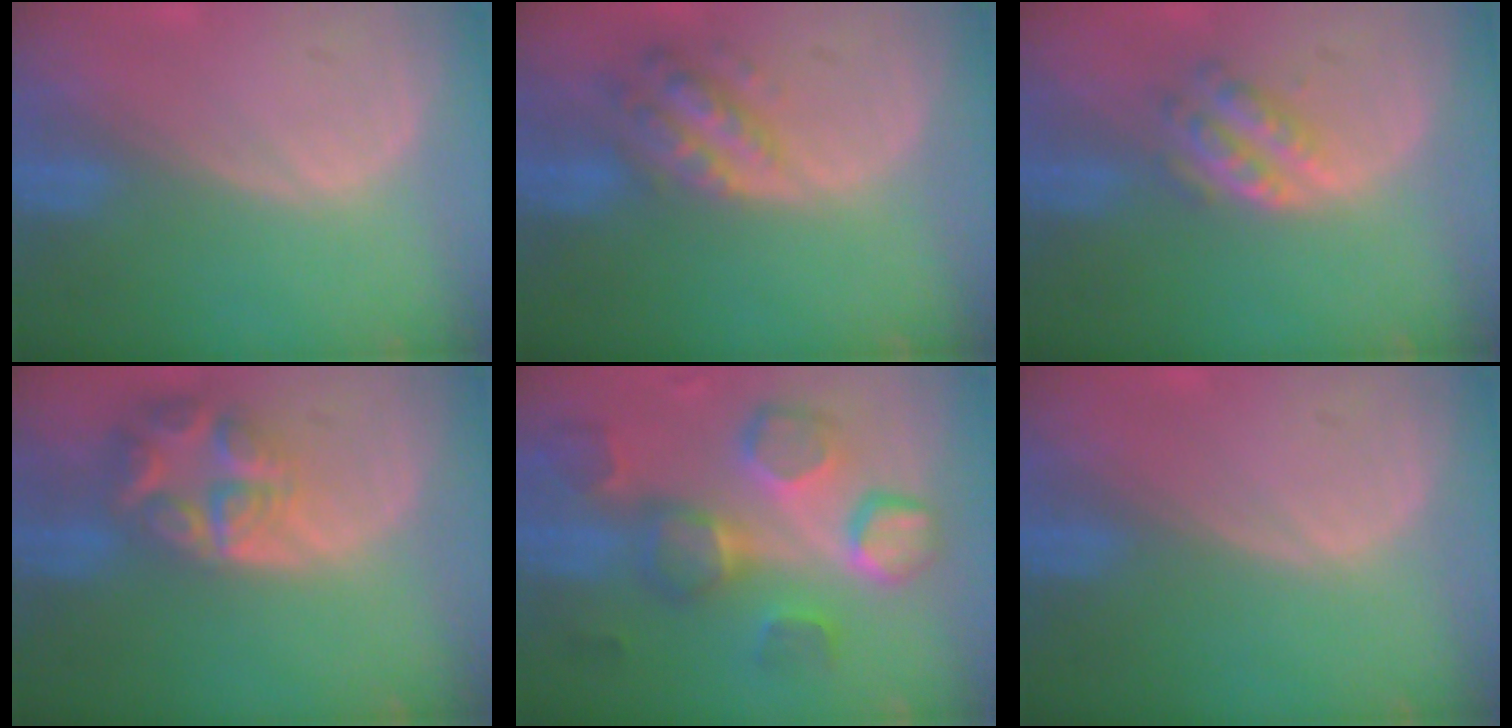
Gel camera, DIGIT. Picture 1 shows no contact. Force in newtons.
{"total": 6.3, "press": 5.7, "slide": 2.7}
{"total": 4.5, "press": 4.4, "slide": 0.8}
{"total": 7.7, "press": 6.7, "slide": 3.7}
{"total": 9.9, "press": 9.8, "slide": 1.6}
{"total": 0.0}